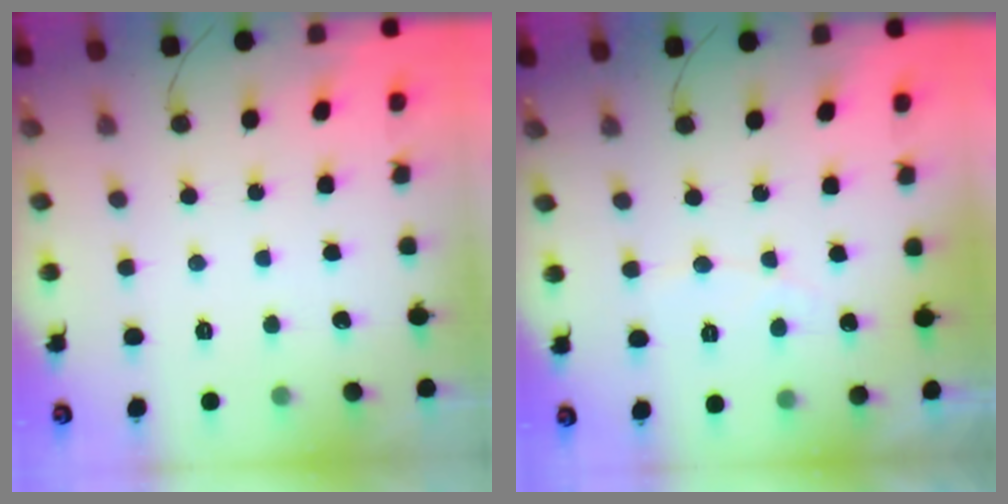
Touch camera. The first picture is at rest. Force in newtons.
{"total": 3.7, "press": 3.6, "slide": 0.2}